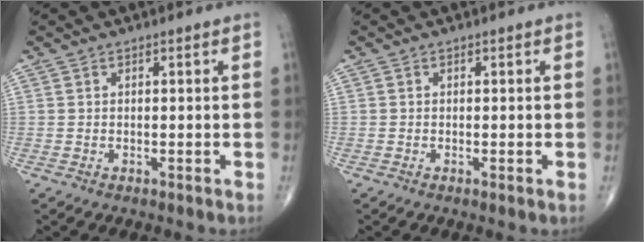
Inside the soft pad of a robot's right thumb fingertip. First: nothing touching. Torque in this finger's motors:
{"motor_torque": [-0.09, -0.06, -0.19, 0.05, -0.03]}